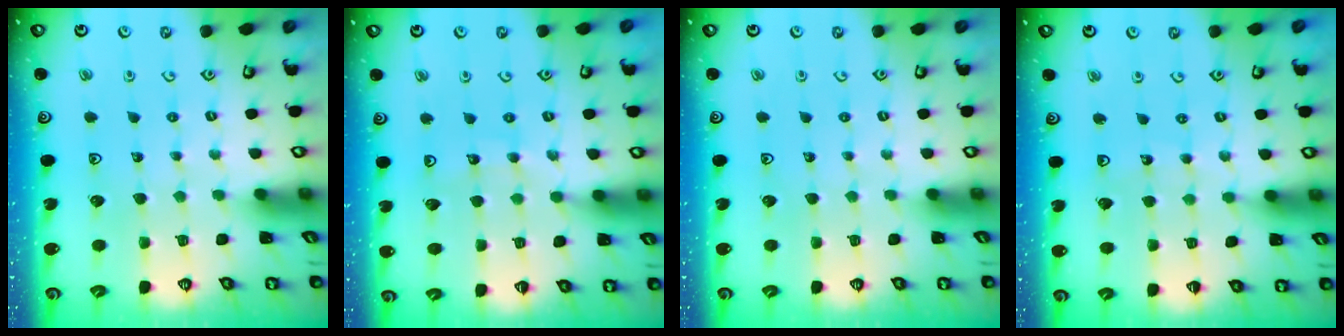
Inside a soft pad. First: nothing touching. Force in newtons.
{"total": 8.7, "press": 8.6, "slide": 1.1}
{"total": 0.0}
{"total": 6.1, "press": 5.8, "slide": 1.8}